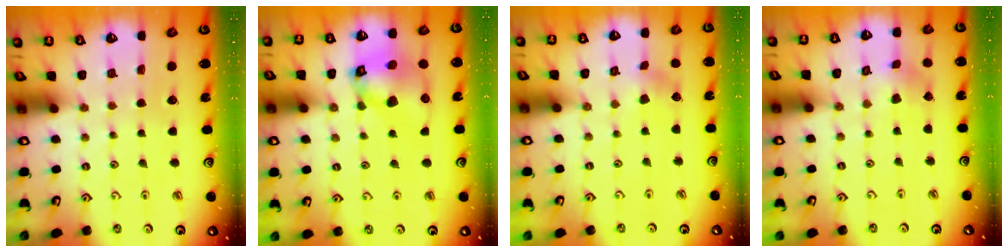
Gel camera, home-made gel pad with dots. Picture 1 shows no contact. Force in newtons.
{"total": 11.0, "press": 10.9, "slide": 1.6}
{"total": 2.5, "press": 2.5, "slide": 0.4}
{"total": 2.2, "press": 2.2, "slide": 0.2}